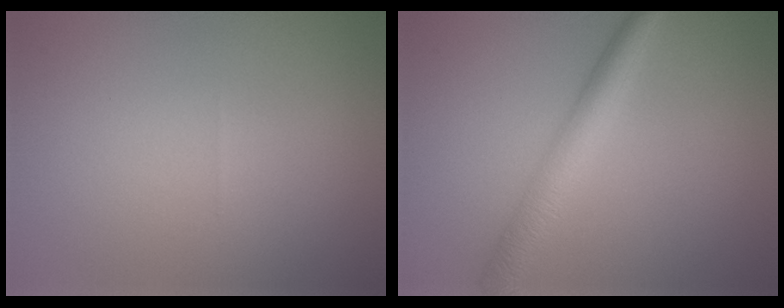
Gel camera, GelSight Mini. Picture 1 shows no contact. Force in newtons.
{"total": 3.8, "press": 3.8, "slide": 0.0}